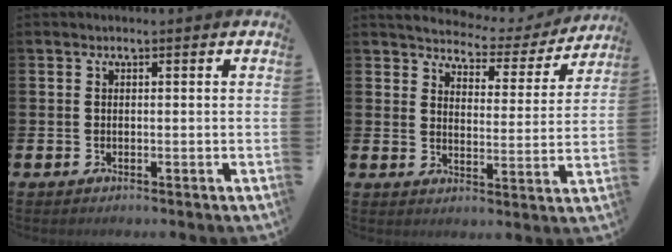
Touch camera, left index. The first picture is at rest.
{"total": 4.2, "force": [4.0, 1.2, 0.5], "torque": [-0.027, -0.038, 0.060]}